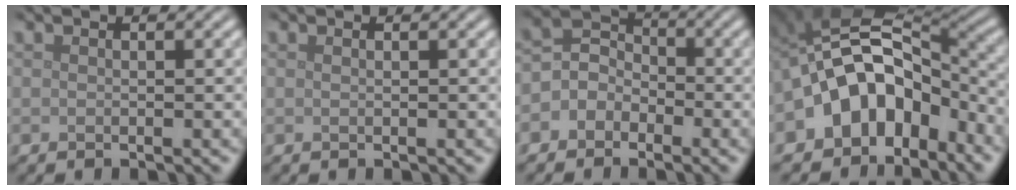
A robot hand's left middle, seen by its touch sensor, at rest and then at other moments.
{"total": 0.6, "force": [0.2, 0.2, 0.5], "torque": [-0.007, 0.001, -0.002]}
{"total": 3.1, "force": [-1.3, 2.5, 1.3], "torque": [-0.012, 0.011, -0.036]}
{"total": 9.7, "force": [-4.2, 6.9, 5.5], "torque": [-0.073, 0.008, -0.090]}